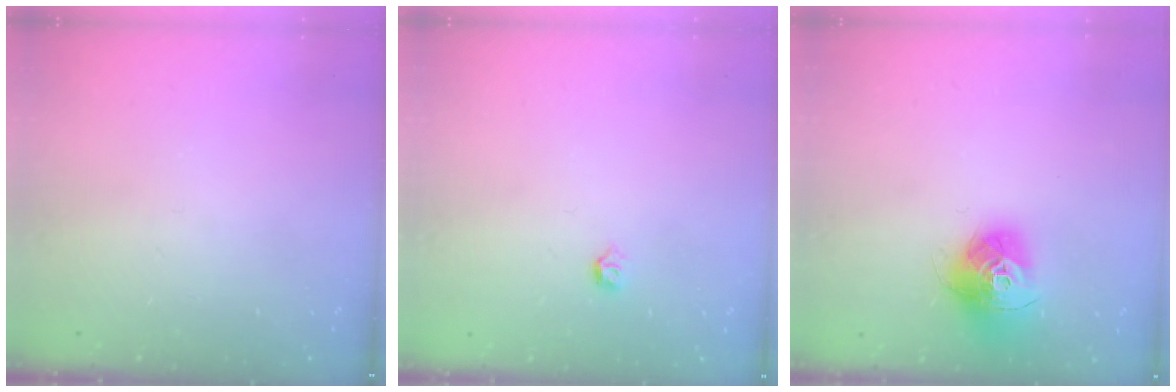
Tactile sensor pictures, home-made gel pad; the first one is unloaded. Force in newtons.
{"total": 2.8, "press": 2.7, "slide": 0.8}
{"total": 14.1, "press": 14.1, "slide": 1.3}